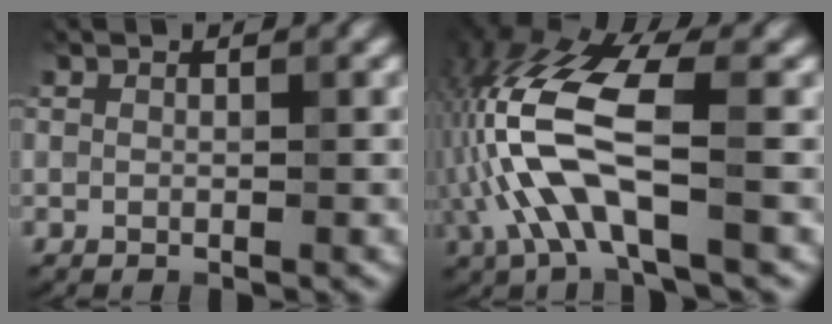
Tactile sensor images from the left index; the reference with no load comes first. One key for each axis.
{"total": 9.5, "fx": -1.9, "fy": 3.8, "fz": 8.5, "tx": -0.200, "ty": 0.018, "tz": -0.042}